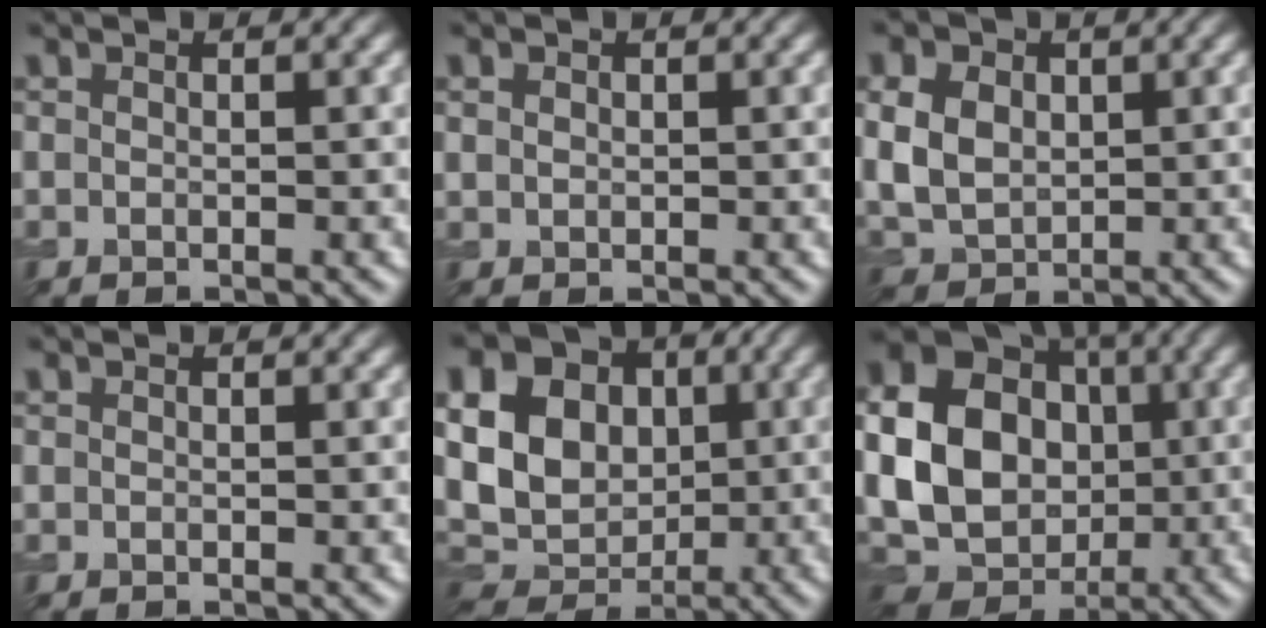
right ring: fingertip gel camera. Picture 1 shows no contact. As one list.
[{"total": 0.8, "force": [0.3, 0.7, 0.4], "torque": [-0.008, -0.001, 0.006]}, {"total": 6.2, "force": [0.9, 4.8, 3.9], "torque": [-0.102, 0.008, 0.018]}, {"total": 0.0}, {"total": 15.6, "force": [2.9, 13.1, 8.0], "torque": [-0.188, 0.030, 0.032]}, {"total": 14.6, "force": [0.0, 11.9, 8.6], "torque": [-0.177, -0.001, 0.001]}]